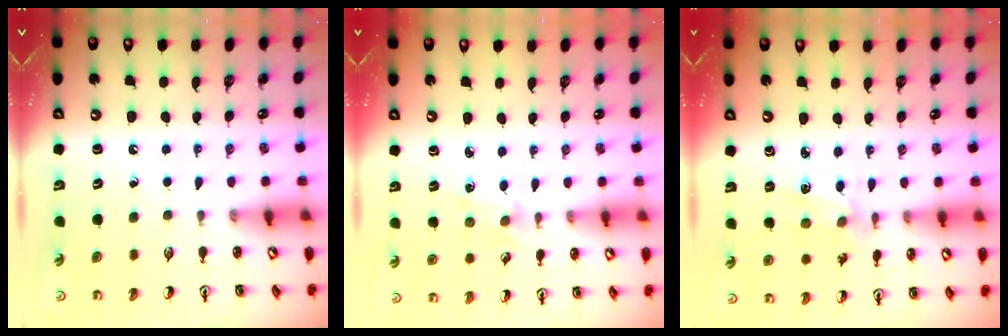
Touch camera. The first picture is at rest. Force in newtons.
{"total": 1.5, "press": 1.5, "slide": 0.3}
{"total": 2.5, "press": 2.5, "slide": 0.5}